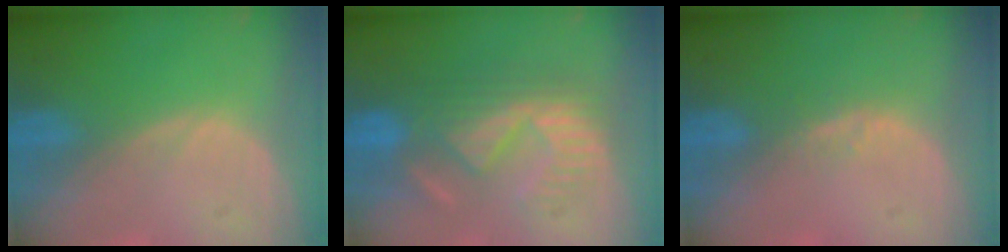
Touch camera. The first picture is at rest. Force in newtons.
{"total": 8.8, "press": 8.7, "slide": 1.5}
{"total": 1.9, "press": 1.4, "slide": 1.3}